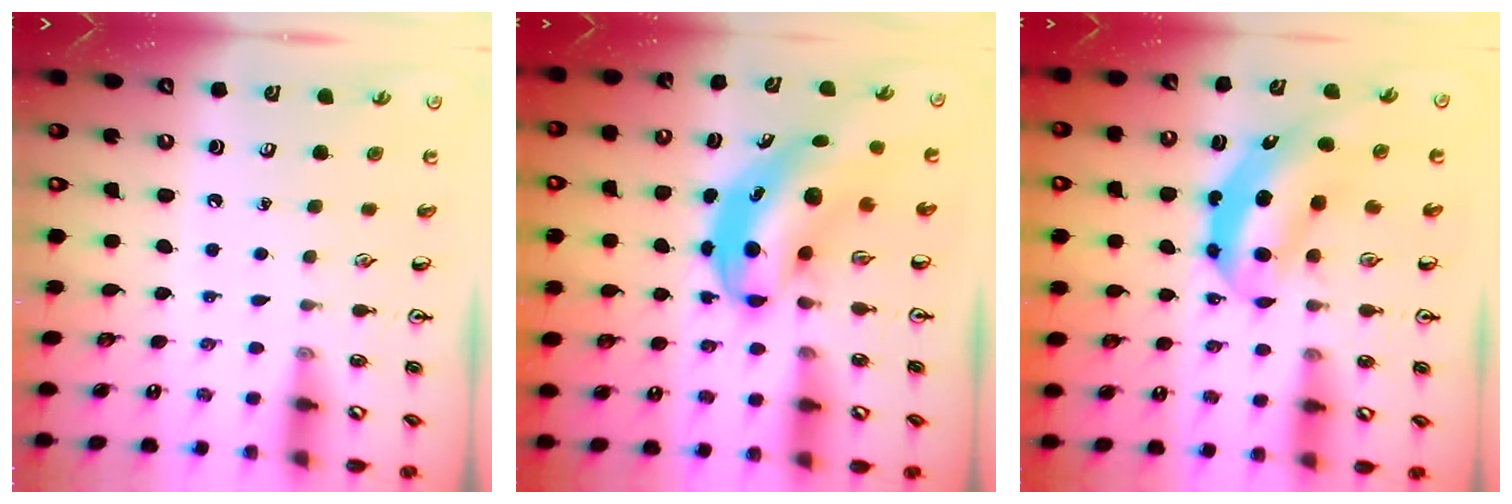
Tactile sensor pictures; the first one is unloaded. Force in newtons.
{"total": 6.8, "press": 6.6, "slide": 1.9}
{"total": 5.5, "press": 5.2, "slide": 1.7}